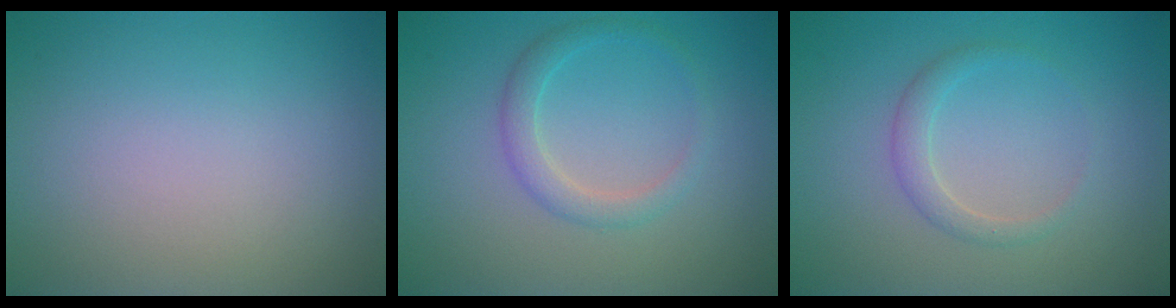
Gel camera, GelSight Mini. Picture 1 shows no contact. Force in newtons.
{"total": 2.1, "press": 2.1, "slide": 0.1}
{"total": 1.7, "press": 1.7, "slide": 0.0}